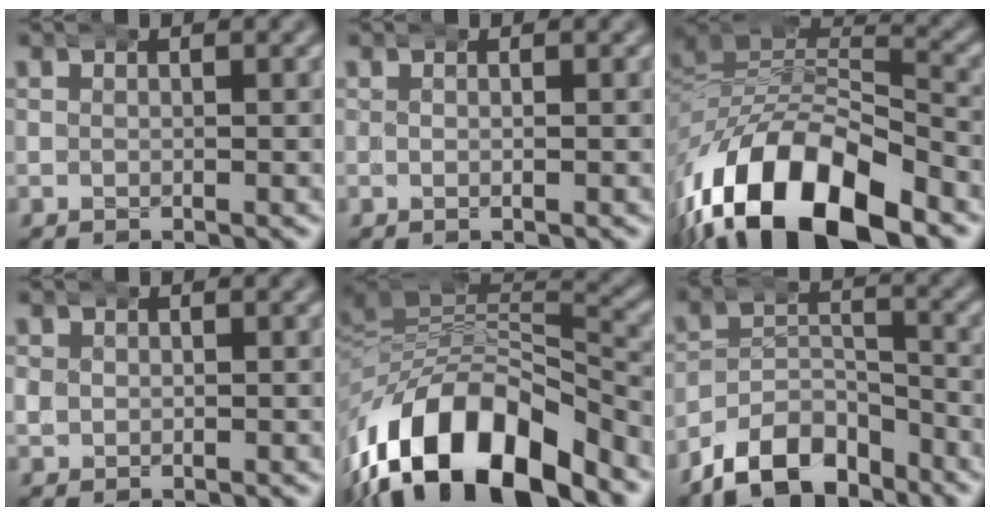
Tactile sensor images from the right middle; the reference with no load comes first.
{"total": 0.0}
{"total": 14.2, "force": [-6.6, 8.2, 9.4], "torque": [-0.194, -0.048, -0.082]}
{"total": 1.5, "force": [0.4, 1.4, 0.4], "torque": [-0.021, -0.005, 0.010]}
{"total": 15.2, "force": [-6.1, 9.6, 10.1], "torque": [-0.194, -0.043, -0.078]}
{"total": 8.2, "force": [-6.0, 4.9, 2.8], "torque": [-0.049, -0.026, -0.099]}